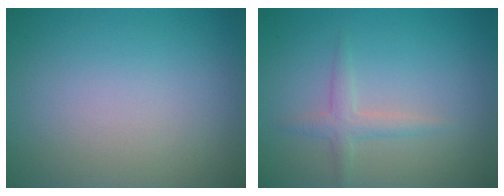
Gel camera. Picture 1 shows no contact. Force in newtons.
{"total": 1.7, "press": 1.7, "slide": 0.1}